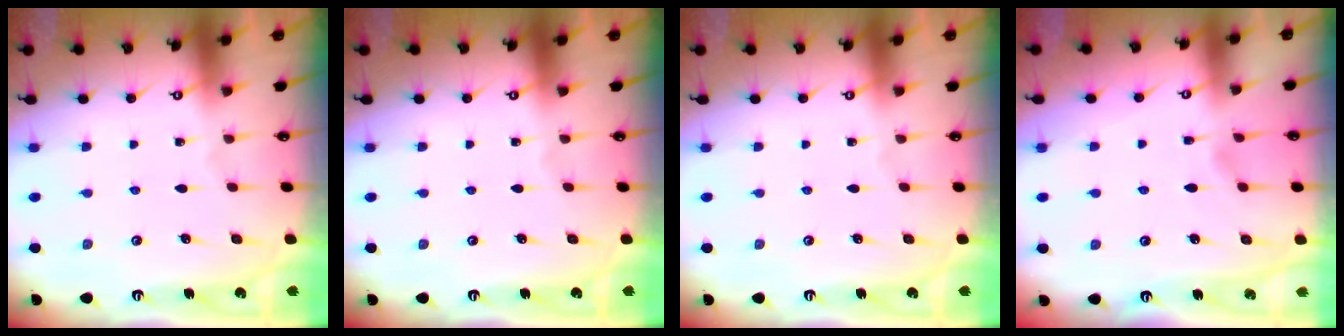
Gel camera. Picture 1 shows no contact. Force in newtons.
{"total": 0.0}
{"total": 0.0}
{"total": 1.1, "press": 0.6, "slide": 1.0}